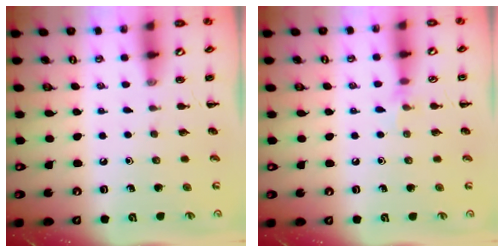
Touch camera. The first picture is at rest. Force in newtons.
{"total": 4.8, "press": 4.5, "slide": 1.4}